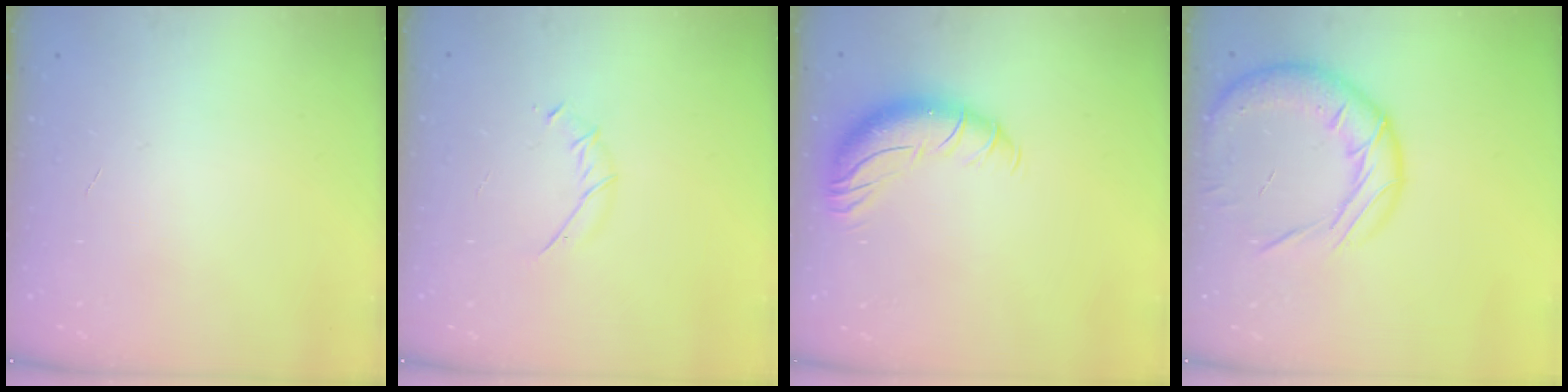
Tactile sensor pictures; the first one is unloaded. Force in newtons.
{"total": 3.8, "press": 3.7, "slide": 0.8}
{"total": 12.0, "press": 11.7, "slide": 2.5}
{"total": 19.2, "press": 18.9, "slide": 3.5}